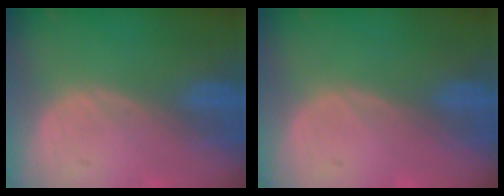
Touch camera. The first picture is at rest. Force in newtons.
{"total": 0.0}